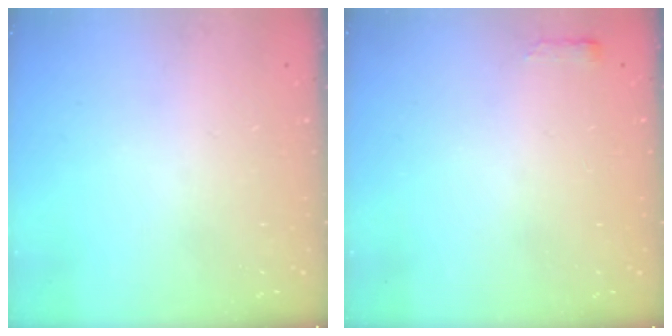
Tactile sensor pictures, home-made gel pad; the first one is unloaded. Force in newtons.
{"total": 2.4, "press": 2.4, "slide": 0.4}